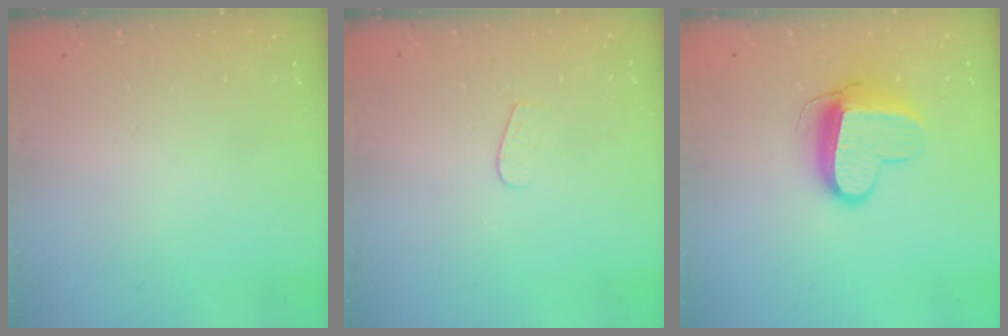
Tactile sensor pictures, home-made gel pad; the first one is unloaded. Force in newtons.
{"total": 3.7, "press": 3.7, "slide": 0.3}
{"total": 11.7, "press": 11.6, "slide": 1.3}